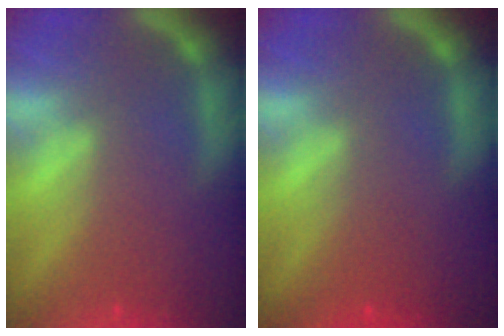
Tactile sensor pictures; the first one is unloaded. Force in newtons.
{"total": 1.4}